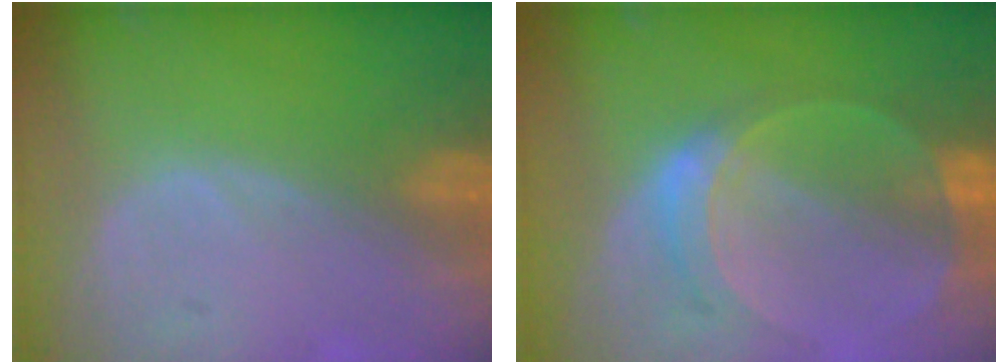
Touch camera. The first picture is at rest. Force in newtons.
{"total": 6.8, "press": 6.0, "slide": 3.2}